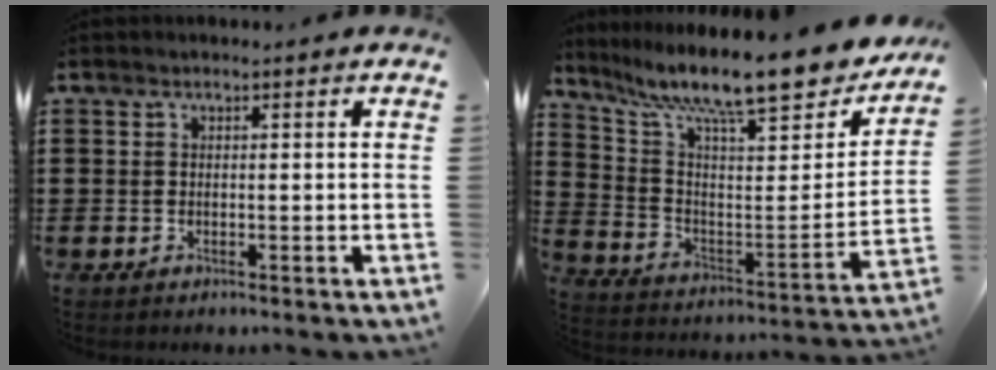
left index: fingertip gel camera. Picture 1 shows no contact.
{"total": 12.5, "force": [10.1, 1.5, 7.1], "torque": [-0.147, -0.083, 0.163]}